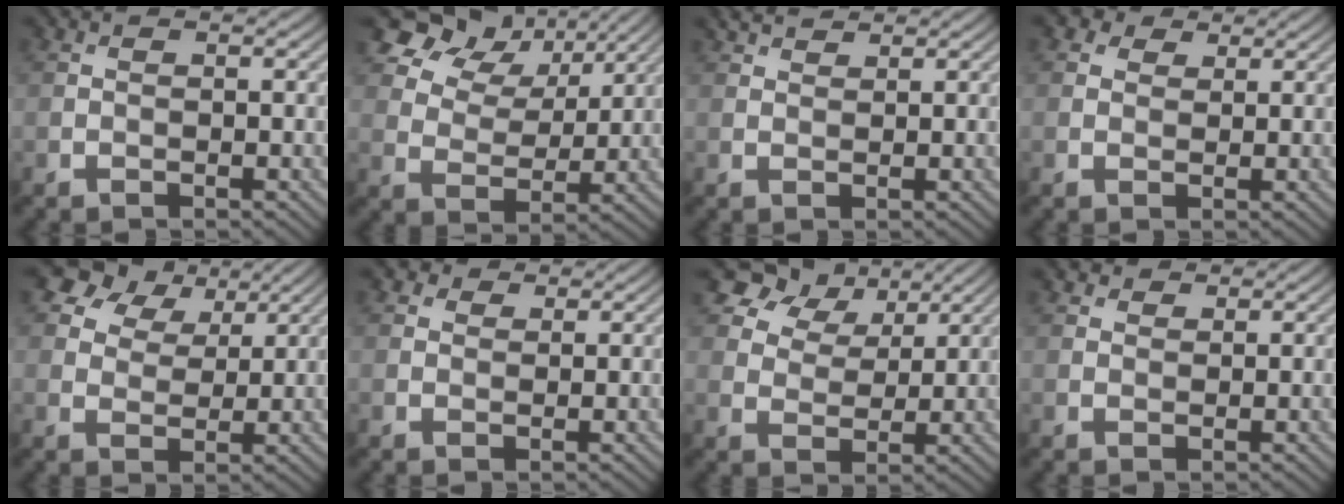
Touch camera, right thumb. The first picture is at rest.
{"total": 10.3, "force": [6.7, 6.2, 4.8], "torque": [-0.106, -0.002, 0.118]}
{"total": 2.2, "force": [1.9, 0.6, 0.7], "torque": [-0.020, 0.005, 0.042]}
{"total": 3.4, "force": [2.2, 2.1, 1.4], "torque": [-0.030, -0.002, 0.038]}
{"total": 9.2, "force": [6.2, 5.6, 3.8], "torque": [-0.096, 0.004, 0.118]}
{"total": 2.3, "force": [1.5, 1.5, 0.8], "torque": [-0.017, 0.004, 0.022]}
{"total": 8.2, "force": [5.6, 4.9, 3.5], "torque": [-0.072, -0.001, 0.110]}
{"total": 1.7, "force": [1.3, 1.0, 0.4], "torque": [-0.007, 0.002, 0.026]}